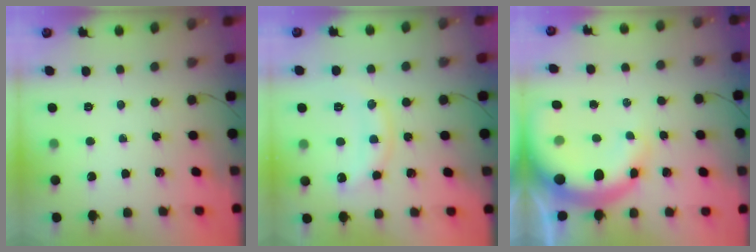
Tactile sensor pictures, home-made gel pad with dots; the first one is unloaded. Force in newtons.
{"total": 12.5, "press": 12.5, "slide": 0.4}
{"total": 12.6, "press": 12.2, "slide": 3.0}